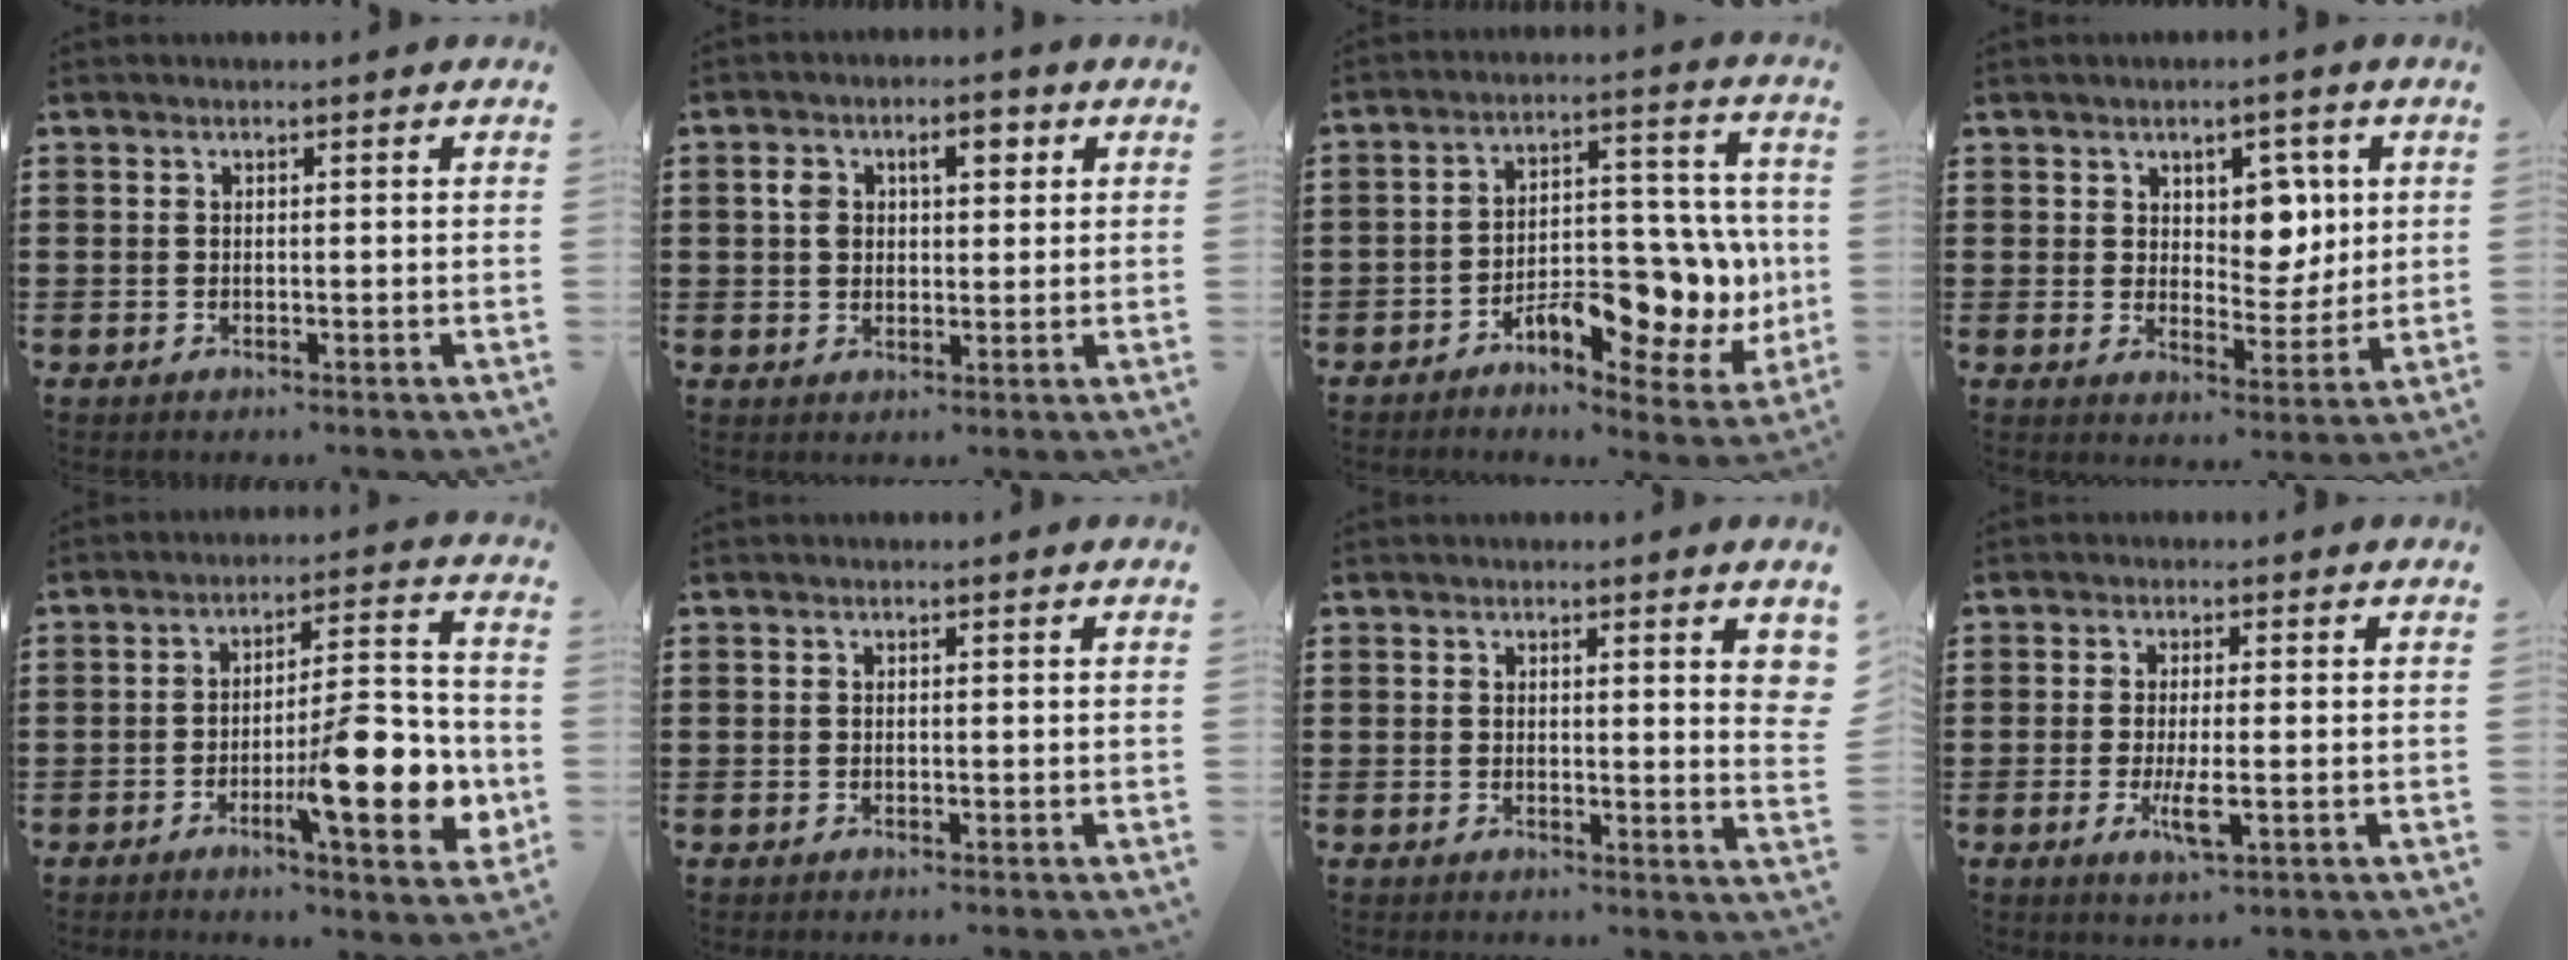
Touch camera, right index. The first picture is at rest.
{"total": 4.7, "force": [1.4, 2.9, 3.4], "torque": [-0.061, 0.010, 0.015]}
{"total": 10.6, "force": [-3.9, 5.4, 8.2], "torque": [-0.100, 0.005, -0.065]}
{"total": 6.1, "force": [2.5, 4.2, 3.7], "torque": [-0.055, 0.004, 0.037]}
{"total": 13.1, "force": [-4.5, 3.2, 11.9], "torque": [-0.170, 0.001, -0.075]}
{"total": 0.0}
{"total": 2.3, "force": [1.0, 0.1, 2.1], "torque": [-0.033, -0.004, 0.017]}
{"total": 4.3, "force": [-1.2, 0.7, 4.0], "torque": [-0.088, -0.013, -0.028]}